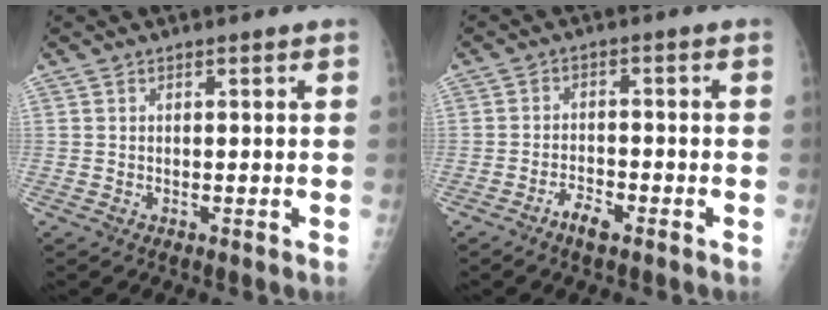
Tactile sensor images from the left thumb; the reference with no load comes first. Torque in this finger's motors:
{"motor_torque": [-0.54, 0.22, 0.26, -0.02, -0.01]}